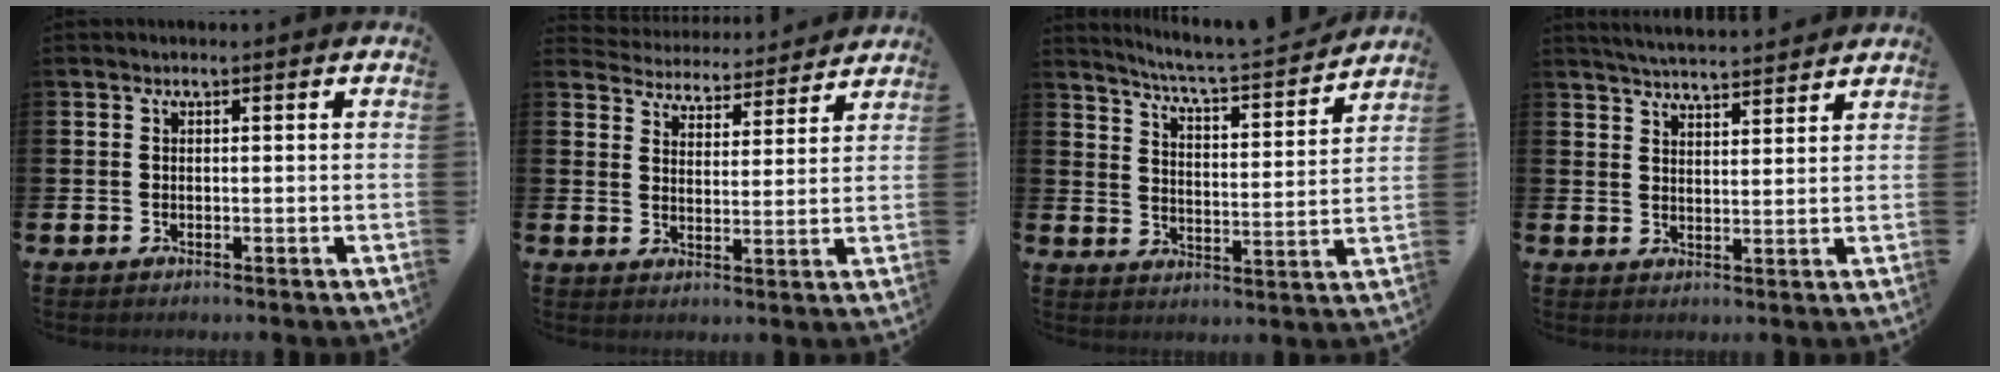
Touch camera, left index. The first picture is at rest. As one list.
[{"total": 4.8, "force": [4.7, 0.8, -0.4], "torque": [-0.013, -0.041, 0.082]}, {"total": 5.9, "force": [5.7, -0.5, 1.4], "torque": [-0.052, -0.053, 0.092]}, {"total": 4.7, "force": [4.7, 0.0, 0.4], "torque": [-0.015, -0.032, 0.083]}]